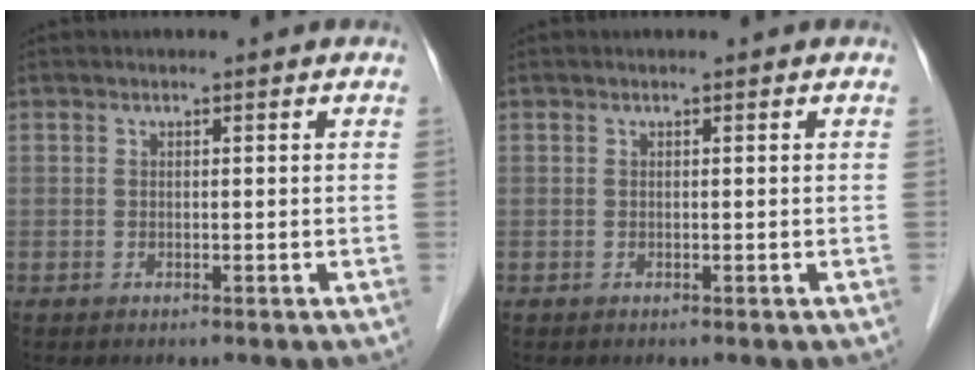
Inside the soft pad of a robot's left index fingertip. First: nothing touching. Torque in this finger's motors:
{"motor_torque": [-0.06, 0.06, 0.00, 0.00]}